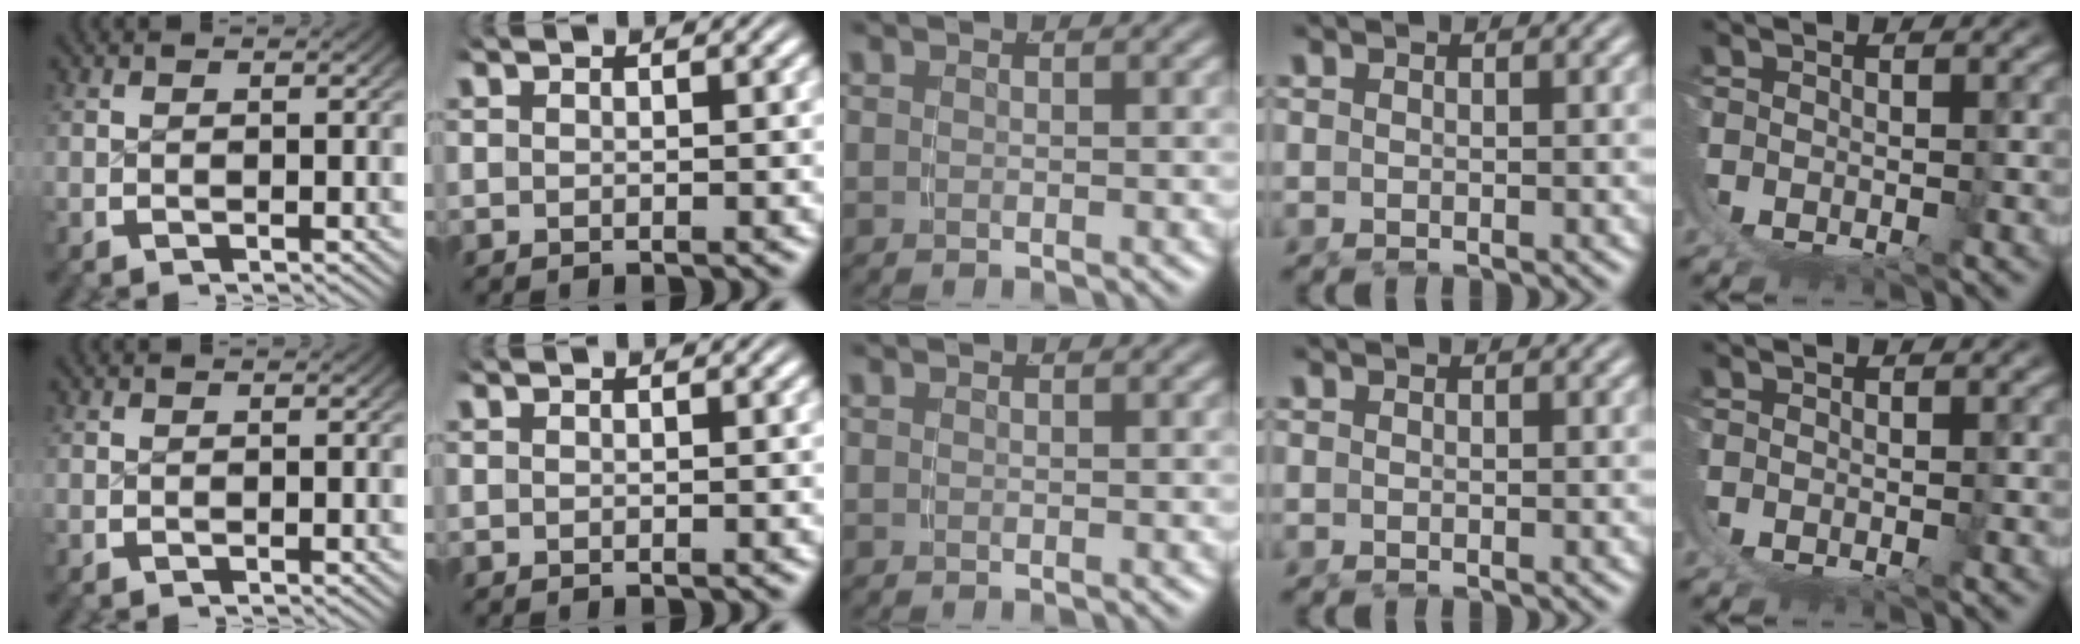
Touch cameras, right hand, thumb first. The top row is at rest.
{}